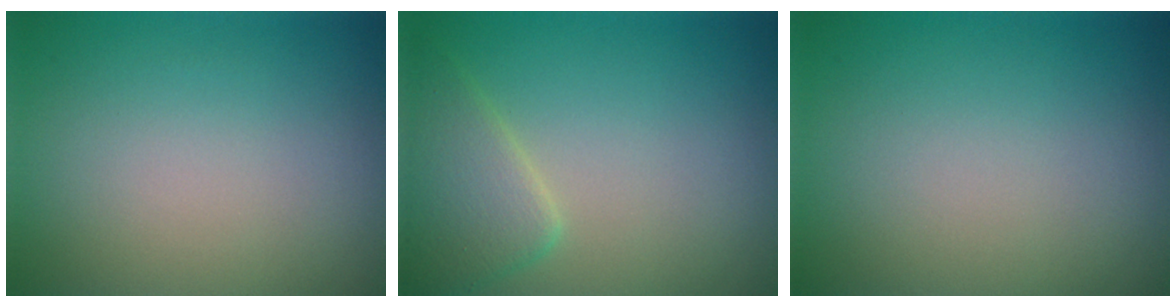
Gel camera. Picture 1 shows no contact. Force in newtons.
{"total": 3.6, "press": 3.6, "slide": 0.1}
{"total": 0.0}